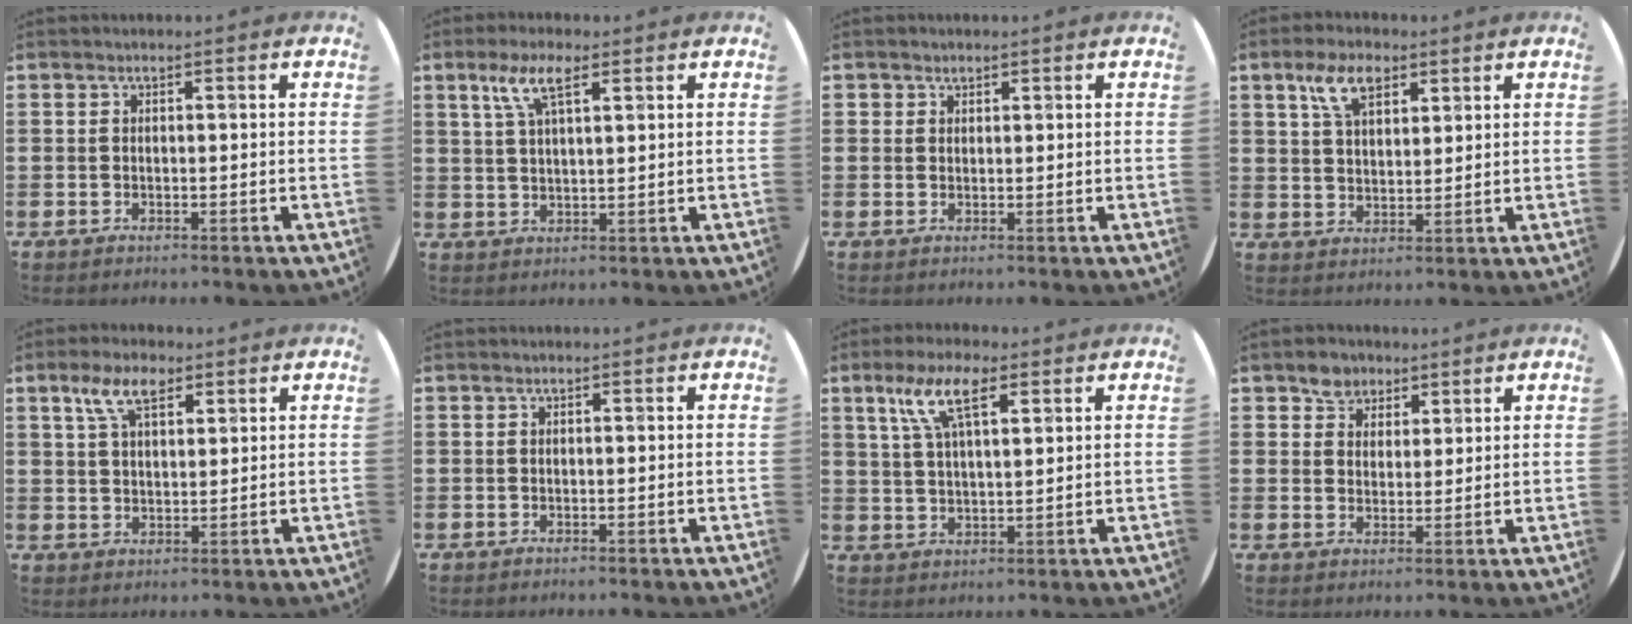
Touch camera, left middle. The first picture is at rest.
{"total": 5.4, "force": [3.1, 1.6, 4.1], "torque": [-0.088, 0.011, 0.053]}
{"total": 1.0, "force": [0.8, 0.6, -0.1], "torque": [0.009, 0.000, 0.015]}
{"total": 6.3, "force": [3.9, 3.2, 3.8], "torque": [-0.078, 0.010, 0.069]}
{"total": 5.9, "force": [3.6, 2.7, 3.8], "torque": [-0.076, 0.008, 0.064]}
{"total": 0.0}
{"total": 7.4, "force": [4.2, 2.6, 5.5], "torque": [-0.122, 0.013, 0.073]}
{"total": 3.7, "force": [2.8, 2.4, 0.1], "torque": [-0.003, 0.006, 0.052]}